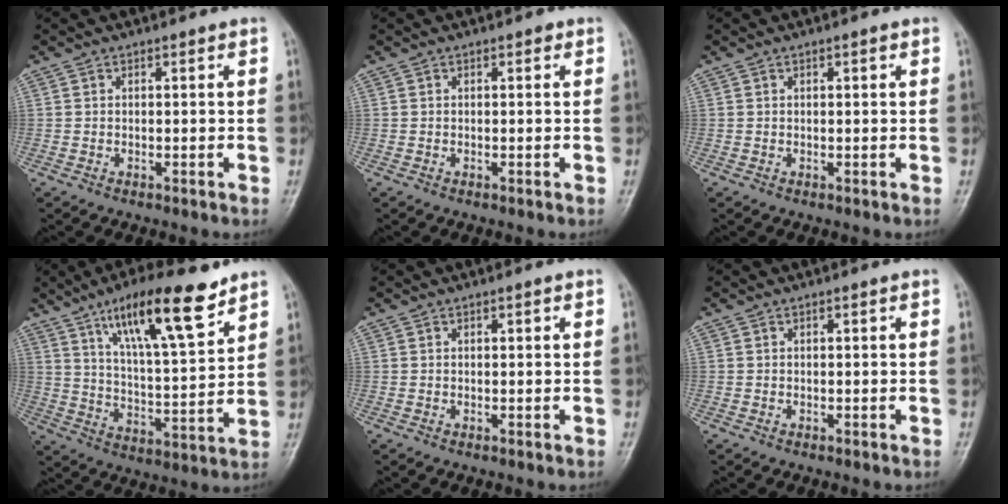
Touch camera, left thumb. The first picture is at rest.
{"total": 0.5, "force": [0.2, 0.3, 0.4], "torque": [0.000, 0.001, -0.002]}
{"total": 0.9, "force": [0.4, 0.3, 0.7], "torque": [-0.010, 0.001, 0.005]}
{"total": 17.2, "force": [10.5, 4.4, 12.8], "torque": [-0.193, -0.047, 0.183]}
{"total": 0.6, "force": [0.2, 0.2, 0.5], "torque": [-0.007, 0.001, 0.003]}
{"total": 0.0}